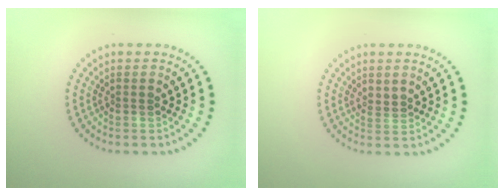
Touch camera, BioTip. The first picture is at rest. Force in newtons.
{"total": 1.0, "press": 0.9, "slide": 0.3}